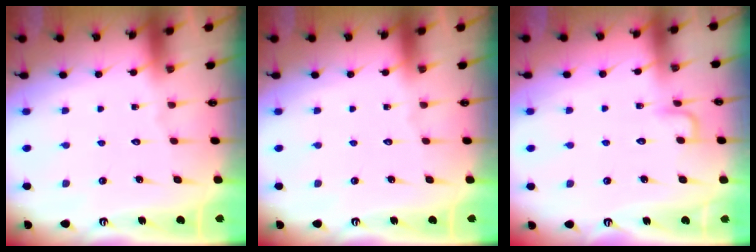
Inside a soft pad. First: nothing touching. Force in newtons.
{"total": 0.0}
{"total": 4.2, "press": 4.1, "slide": 0.6}